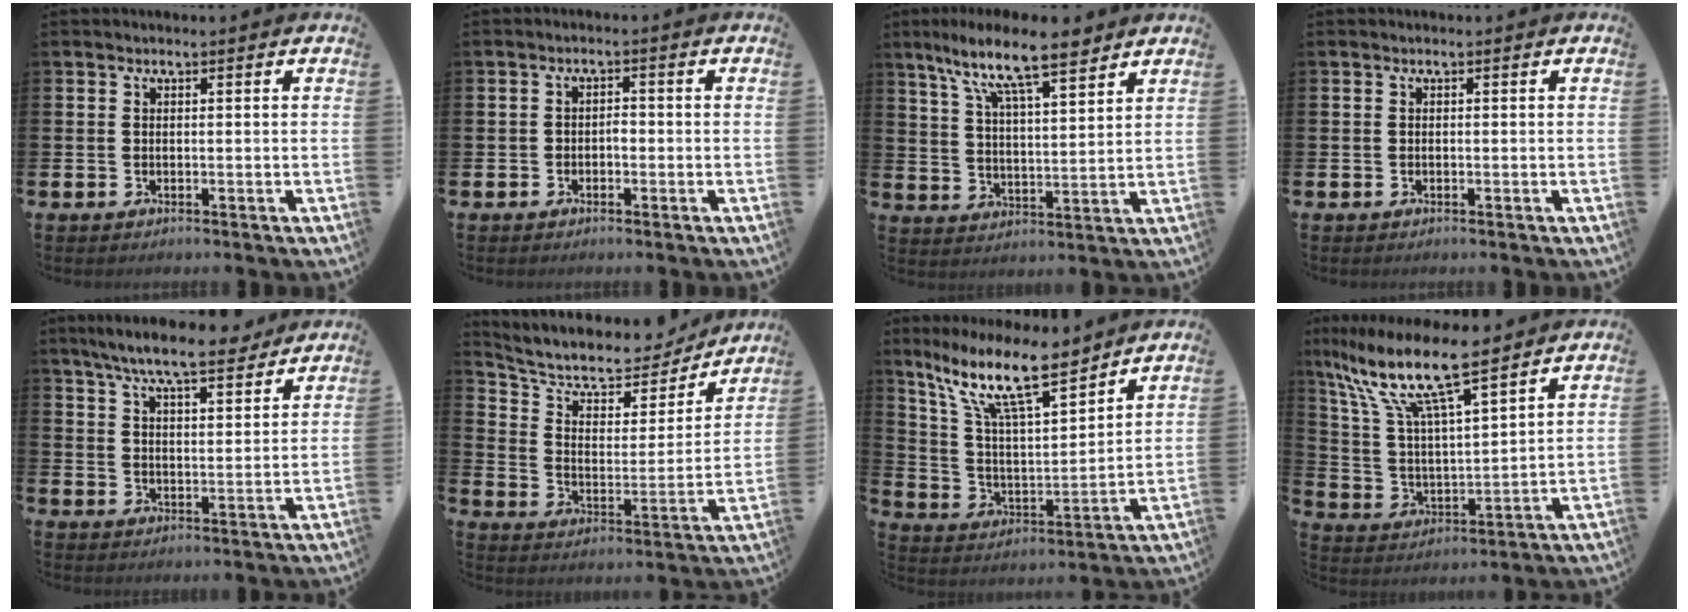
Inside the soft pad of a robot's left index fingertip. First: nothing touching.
{"total": 1.4, "force": [-0.6, 1.0, 0.8], "torque": [-0.012, 0.002, -0.015]}
{"total": 11.0, "force": [9.0, 2.0, 6.1], "torque": [-0.137, -0.034, 0.158]}
{"total": 0.0}
{"total": 8.6, "force": [7.9, 1.2, 3.4], "torque": [-0.076, -0.037, 0.139]}
{"total": 9.3, "force": [8.0, 3.4, 3.2], "torque": [-0.091, -0.057, 0.134]}
{"total": 13.7, "force": [10.1, 3.2, 8.7], "torque": [-0.184, -0.043, 0.176]}
{"total": 11.7, "force": [9.5, 1.9, 6.6], "torque": [-0.167, -0.051, 0.161]}